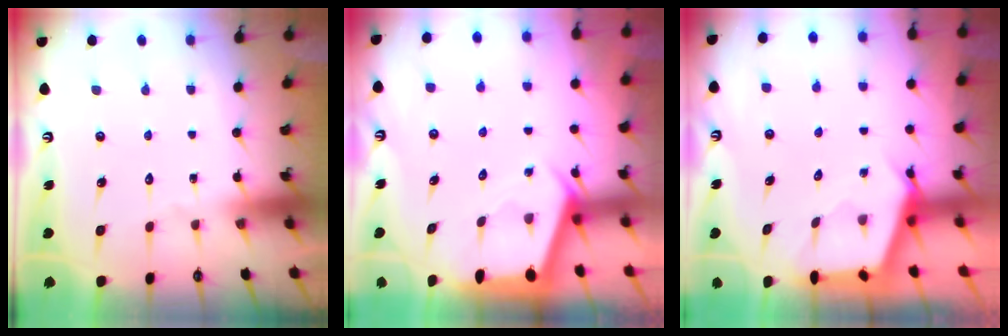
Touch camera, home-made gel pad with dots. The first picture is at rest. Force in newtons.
{"total": 2.4, "press": 2.4, "slide": 0.3}
{"total": 2.5, "press": 2.5, "slide": 0.3}